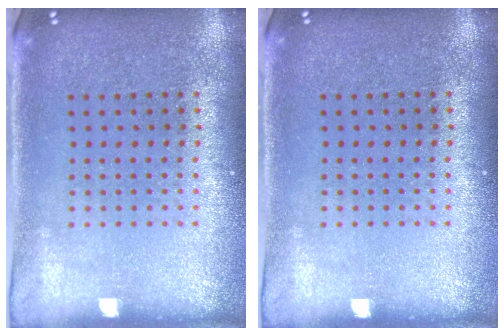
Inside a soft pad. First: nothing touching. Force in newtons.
{"total": 0.0}